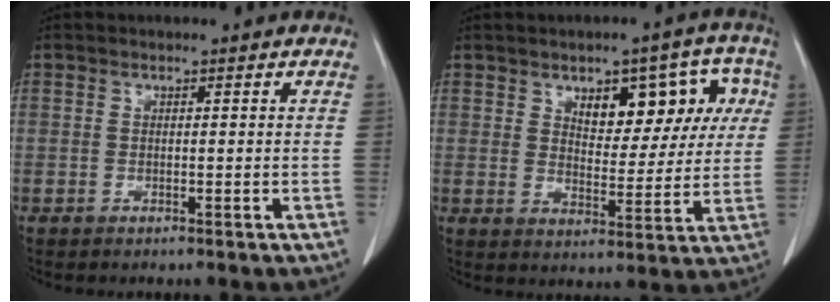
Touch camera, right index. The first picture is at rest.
{"total": 11.0, "force": [4.3, 5.6, 8.4], "torque": [-0.096, 0.031, 0.063]}